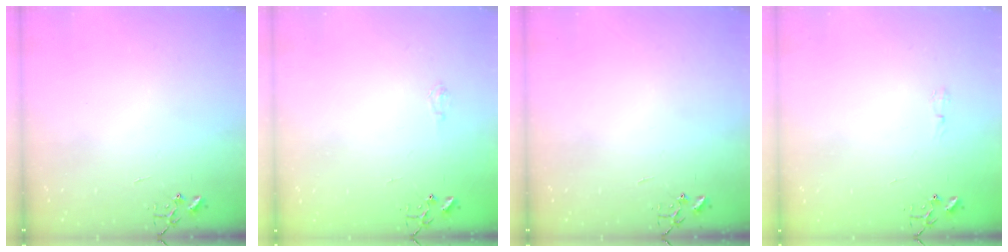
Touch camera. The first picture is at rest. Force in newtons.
{"total": 3.8, "press": 3.8, "slide": 0.5}
{"total": 0.0}
{"total": 5.5, "press": 5.4, "slide": 0.6}